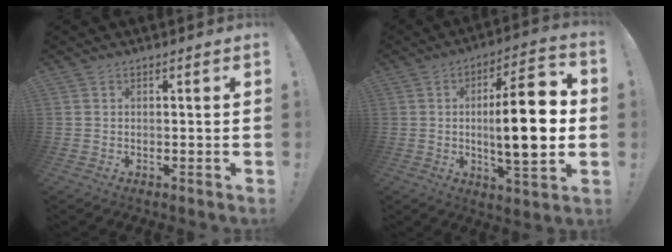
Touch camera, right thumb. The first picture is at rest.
{"total": 18.1, "force": [0.1, 4.8, 17.5], "torque": [-0.278, -0.005, -0.008]}